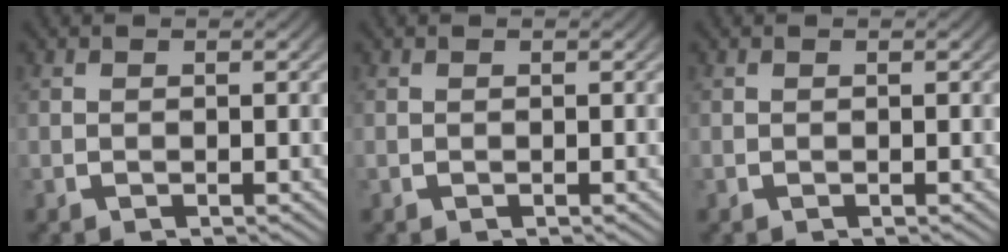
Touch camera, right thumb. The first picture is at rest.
{"total": 0.0}
{"total": 0.0}